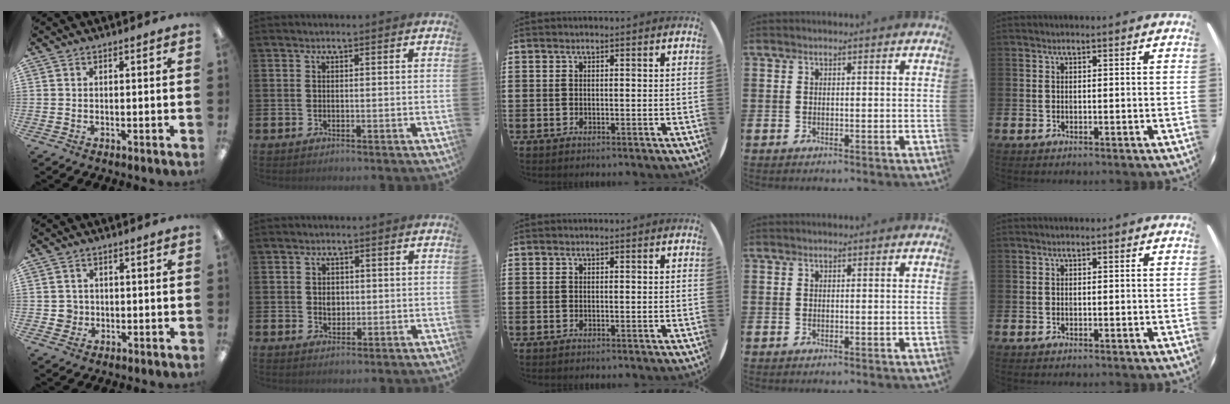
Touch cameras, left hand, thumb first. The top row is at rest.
{"thumb": {"total": 2.7, "force": [-0.2, 2.7, 0.4], "torque": [-0.011, 0.004, -0.006]}, "index": {"total": 2.0, "force": [0.4, 1.7, 1.1], "torque": [-0.006, 0.002, 0.002]}}